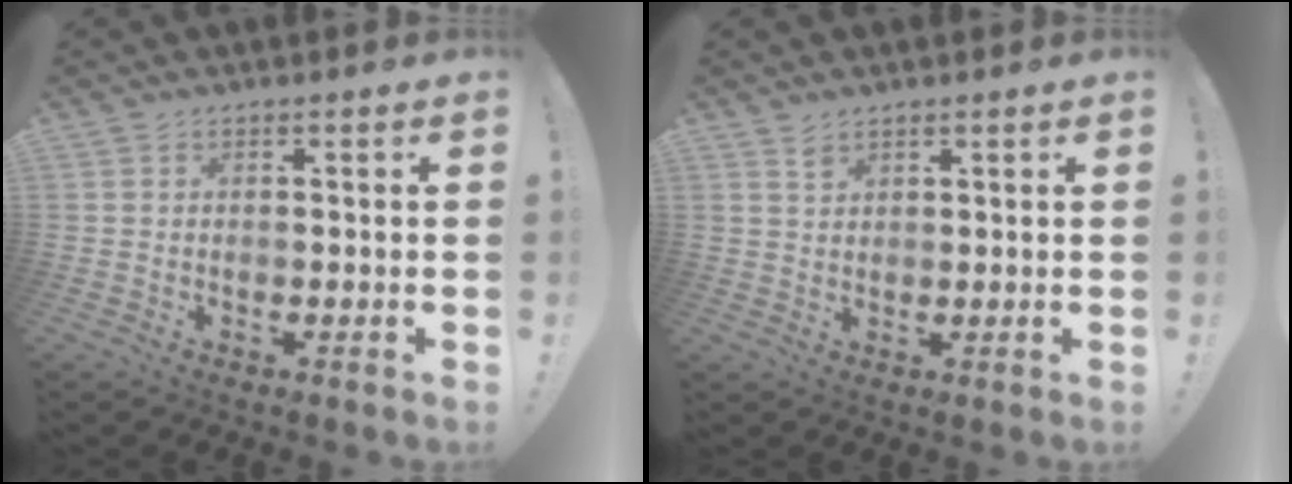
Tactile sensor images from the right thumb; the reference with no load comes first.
{"total": 2.2, "force": [1.7, 1.2, 0.6], "torque": [0.002, -0.013, 0.029]}